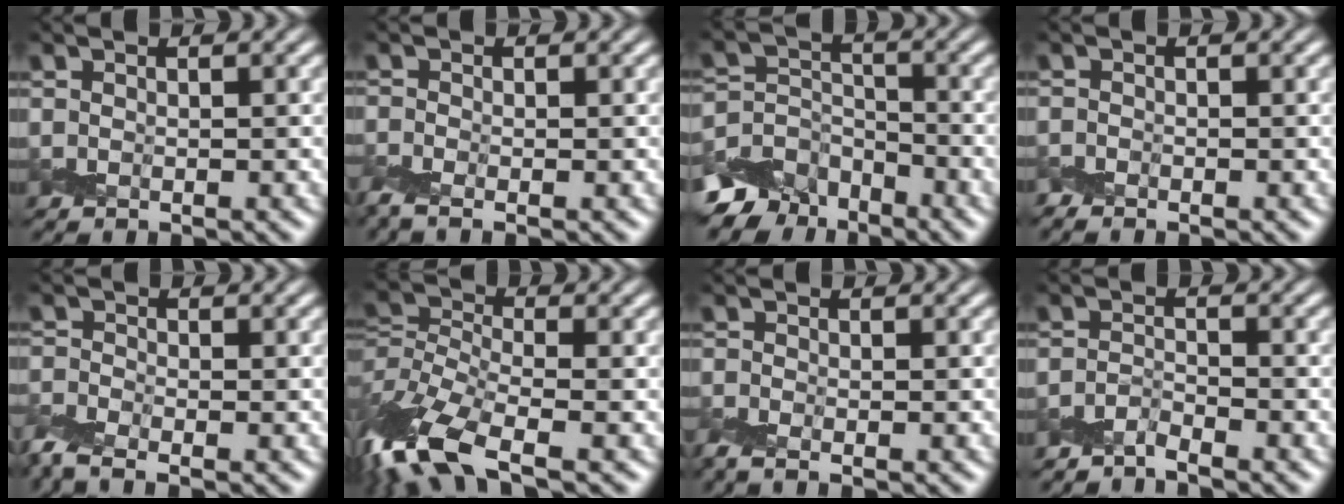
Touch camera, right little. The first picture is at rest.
{"total": 2.6, "force": [-1.4, 1.2, 1.8], "torque": [-0.053, -0.001, -0.039]}
{"total": 5.5, "force": [-4.3, 3.3, 1.1], "torque": [-0.011, 0.003, -0.084]}
{"total": 0.8, "force": [-0.7, 0.3, 0.1], "torque": [-0.007, -0.001, -0.019]}
{"total": 3.7, "force": [-2.5, 1.6, 2.2], "torque": [-0.057, -0.006, -0.062]}
{"total": 9.4, "force": [-4.9, 3.3, 7.2], "torque": [-0.164, -0.013, -0.101]}
{"total": 2.2, "force": [-1.2, 1.1, 1.6], "torque": [-0.048, -0.001, -0.034]}
{"total": 1.9, "force": [-1.9, -0.4, 0.1], "torque": [-0.002, 0.000, -0.043]}